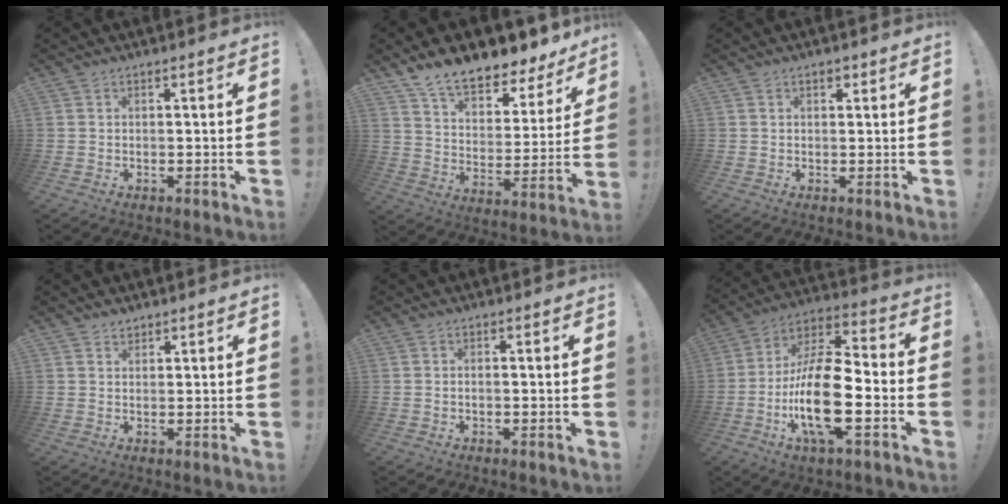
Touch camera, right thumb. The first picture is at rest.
{"total": 13.1, "force": [11.3, 4.4, 4.9], "torque": [-0.093, -0.092, 0.199]}
{"total": 1.7, "force": [0.9, 1.1, 0.9], "torque": [-0.011, 0.000, 0.014]}
{"total": 2.2, "force": [1.8, 1.2, 0.0], "torque": [0.012, -0.012, 0.031]}
{"total": 0.8, "force": [-0.5, 0.1, 0.5], "torque": [-0.015, 0.002, -0.009]}
{"total": 20.3, "force": [-4.9, 8.0, 18.0], "torque": [-0.346, 0.018, -0.085]}